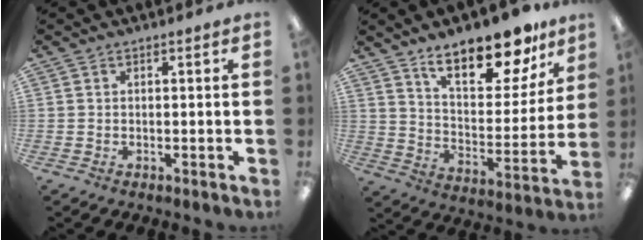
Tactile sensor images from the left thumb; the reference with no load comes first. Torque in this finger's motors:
{"motor_torque": [0.50, 0.57, 1.46, -1.32, 0.09]}